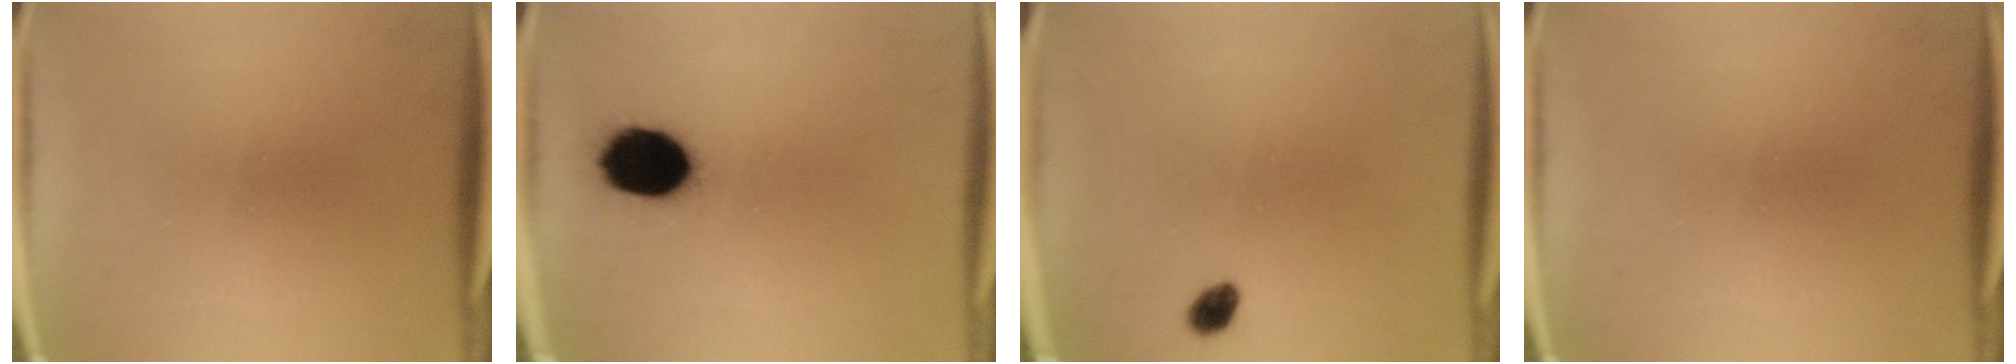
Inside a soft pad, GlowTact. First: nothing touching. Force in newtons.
{"total": 11.6}
{"total": 2.2}
{"total": 0.0}